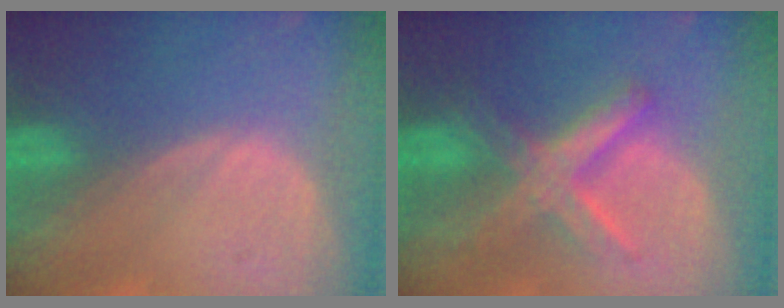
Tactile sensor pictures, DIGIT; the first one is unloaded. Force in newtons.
{"total": 7.3, "press": 7.3, "slide": 0.5}